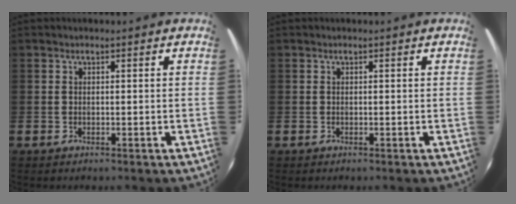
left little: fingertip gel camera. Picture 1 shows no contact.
{"total": 0.0}